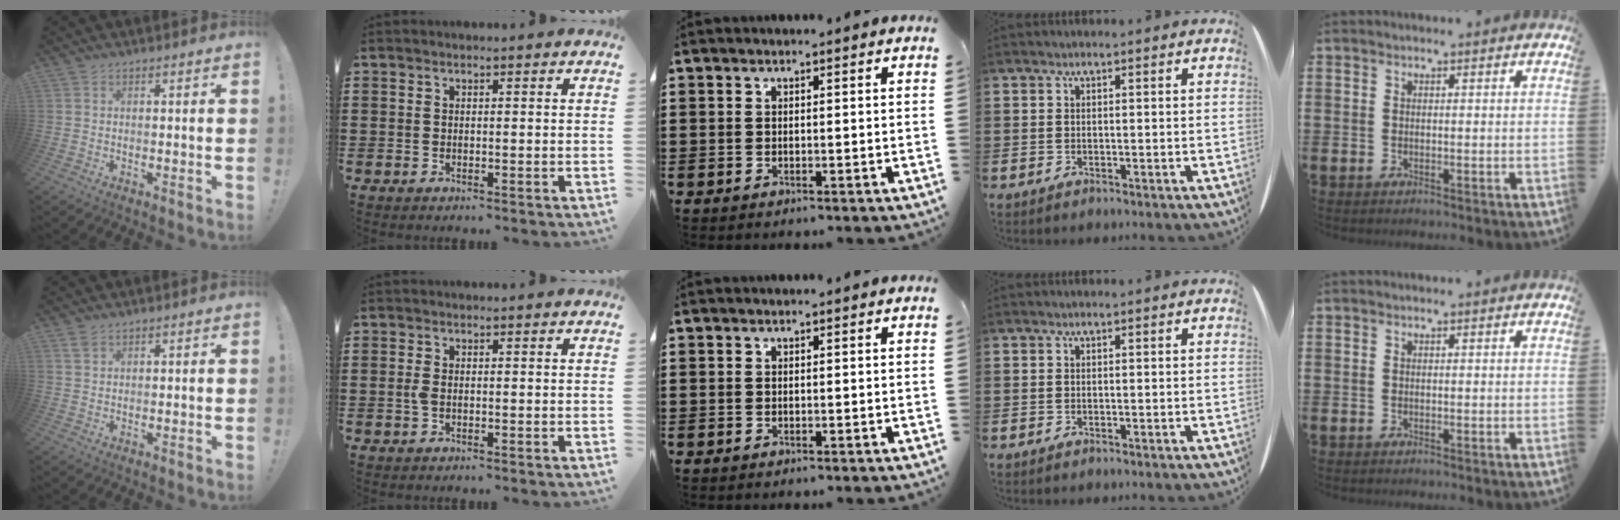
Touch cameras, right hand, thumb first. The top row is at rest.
{"thumb": {"total": 1.8, "force": [1.2, 1.0, 0.9], "torque": [-0.017, 0.000, 0.022]}, "index": {"total": 1.4, "force": [-0.2, 0.6, 1.2], "torque": [-0.031, -0.002, -0.007]}}